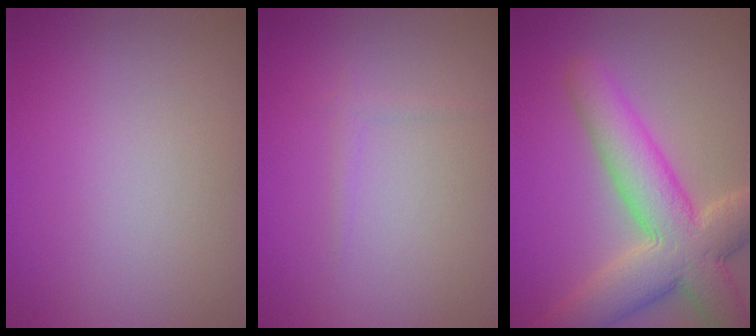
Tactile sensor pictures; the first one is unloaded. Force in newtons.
{"total": 0.9, "press": 0.8, "slide": 0.1}
{"total": 8.8, "press": 8.8, "slide": 0.6}